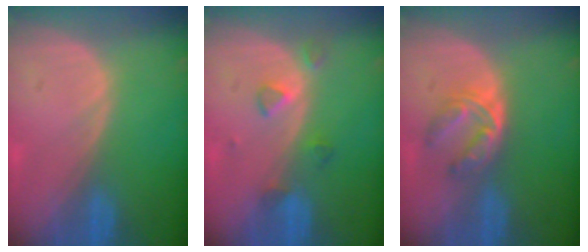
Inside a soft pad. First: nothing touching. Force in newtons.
{"total": 3.2, "press": 3.1, "slide": 0.8}
{"total": 6.0, "press": 4.9, "slide": 3.5}